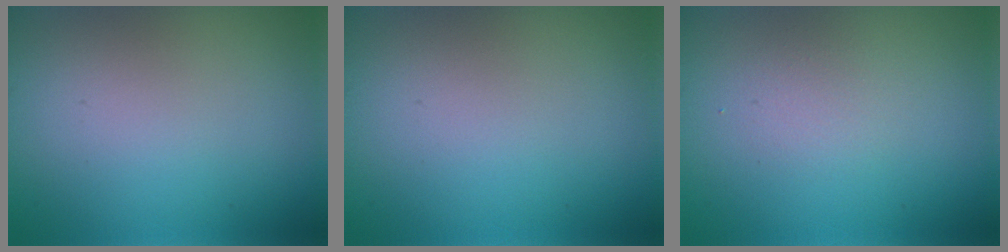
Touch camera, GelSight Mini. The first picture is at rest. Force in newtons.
{"total": 0.0}
{"total": 1.3, "press": 1.3, "slide": 0.1}